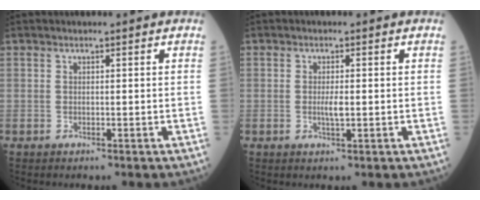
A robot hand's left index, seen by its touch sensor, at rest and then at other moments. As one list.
[{"total": 1.8, "force": [-0.4, 0.3, 1.8], "torque": [-0.035, -0.005, -0.006]}]